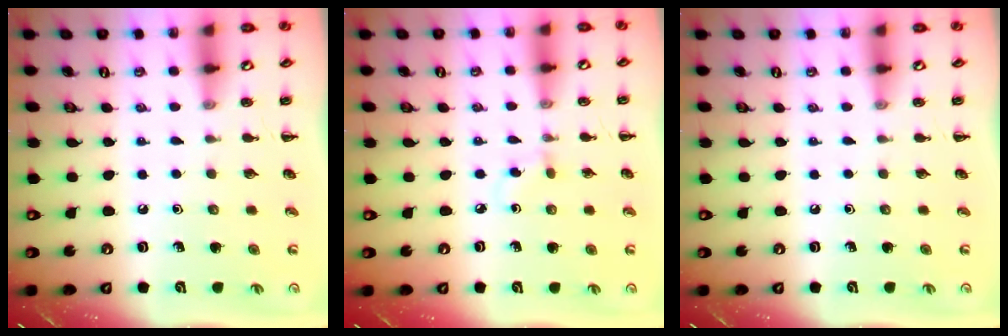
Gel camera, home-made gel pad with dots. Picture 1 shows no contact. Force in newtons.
{"total": 3.0, "press": 2.7, "slide": 1.3}
{"total": 0.0}